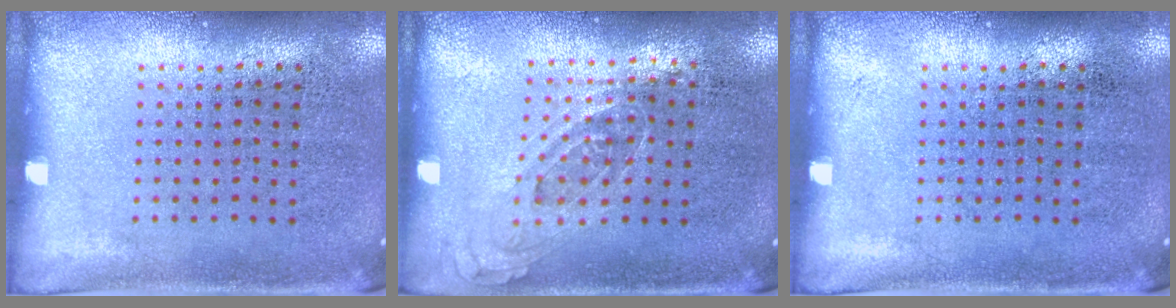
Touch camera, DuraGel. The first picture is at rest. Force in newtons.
{"total": 0.8, "press": 0.6, "slide": 0.5}
{"total": 0.0}